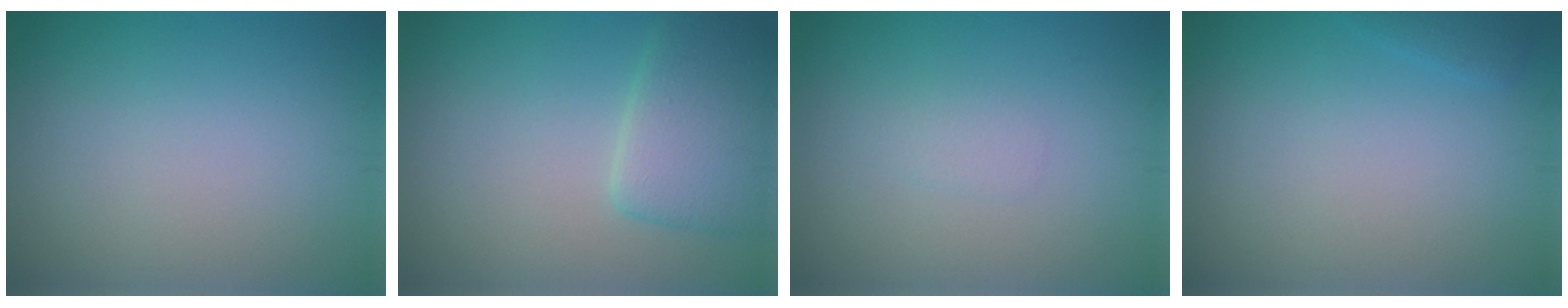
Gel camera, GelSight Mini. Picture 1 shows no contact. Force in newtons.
{"total": 4.2, "press": 4.2, "slide": 0.2}
{"total": 0.8, "press": 0.8, "slide": 0.1}
{"total": 0.8, "press": 0.8, "slide": 0.1}